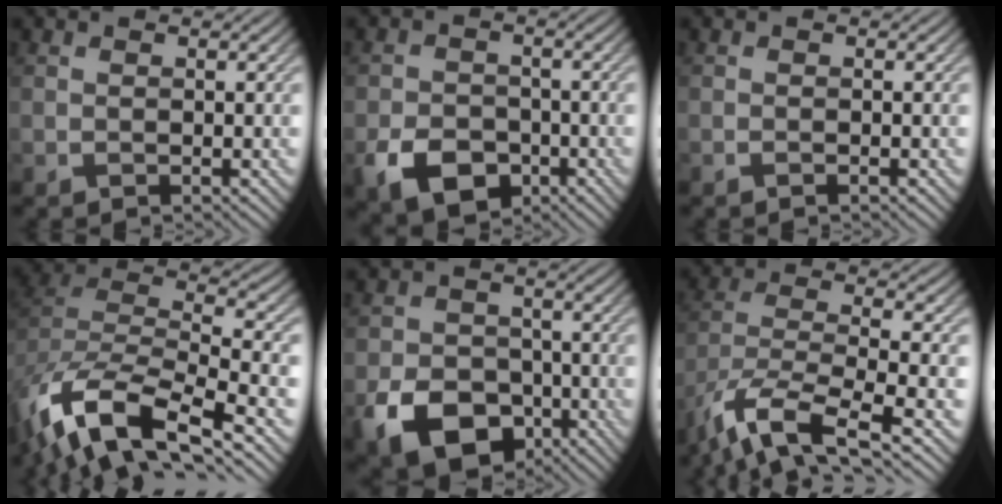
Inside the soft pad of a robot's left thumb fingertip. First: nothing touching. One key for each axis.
{"total": 7.1, "fx": -3.5, "fy": 4.9, "fz": 3.8, "tx": -0.076, "ty": -0.014, "tz": -0.065}
{"total": 0.5, "fx": -0.4, "fy": 0.0, "fz": 0.4, "tx": -0.007, "ty": -0.001, "tz": -0.009}
{"total": 14.4, "fx": -9.0, "fy": 5.1, "fz": 10.0, "tx": -0.226, "ty": -0.021, "tz": -0.157}
{"total": 10.8, "fx": -5.4, "fy": 7.5, "fz": 5.7, "tx": -0.121, "ty": -0.030, "tz": -0.099}
{"total": 12.4, "fx": -8.4, "fy": 3.4, "fz": 8.5, "tx": -0.186, "ty": -0.016, "tz": -0.149}